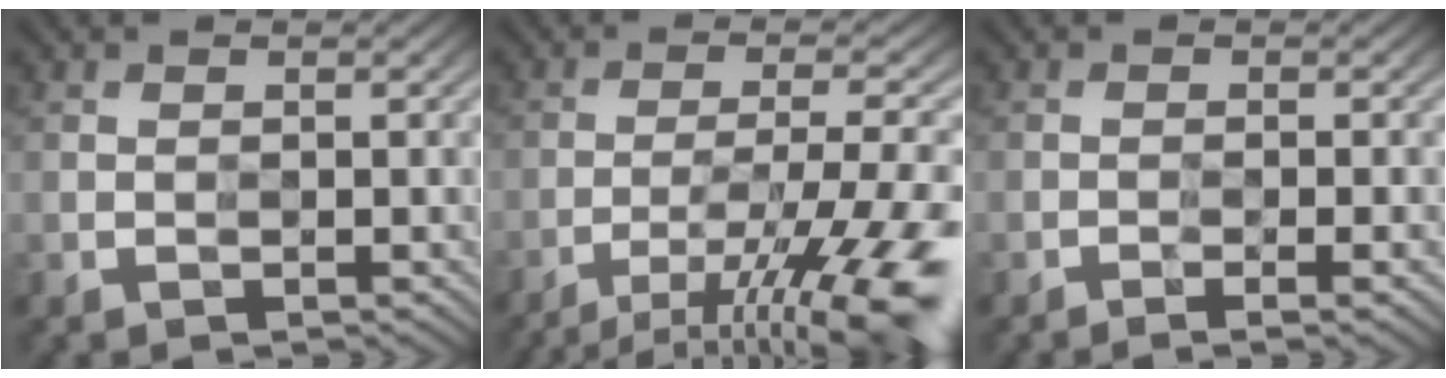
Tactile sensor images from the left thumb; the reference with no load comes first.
{"total": 14.2, "force": [-8.8, 3.0, 10.7], "torque": [-0.180, -0.012, -0.122]}
{"total": 2.0, "force": [-1.0, 0.3, 1.7], "torque": [-0.027, 0.003, -0.021]}